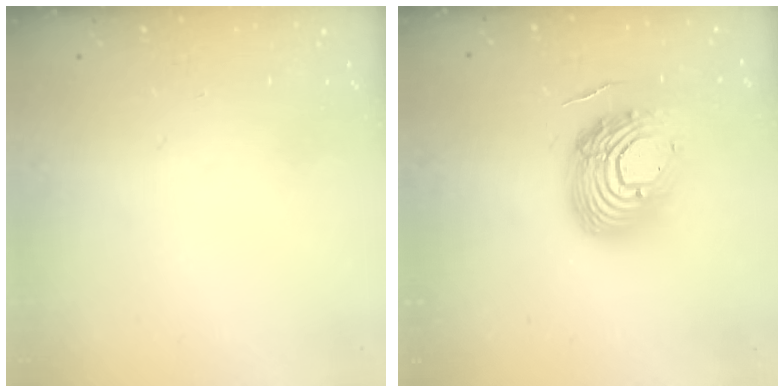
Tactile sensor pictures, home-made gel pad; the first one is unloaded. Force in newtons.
{"total": 16.5, "press": 16.4, "slide": 1.4}